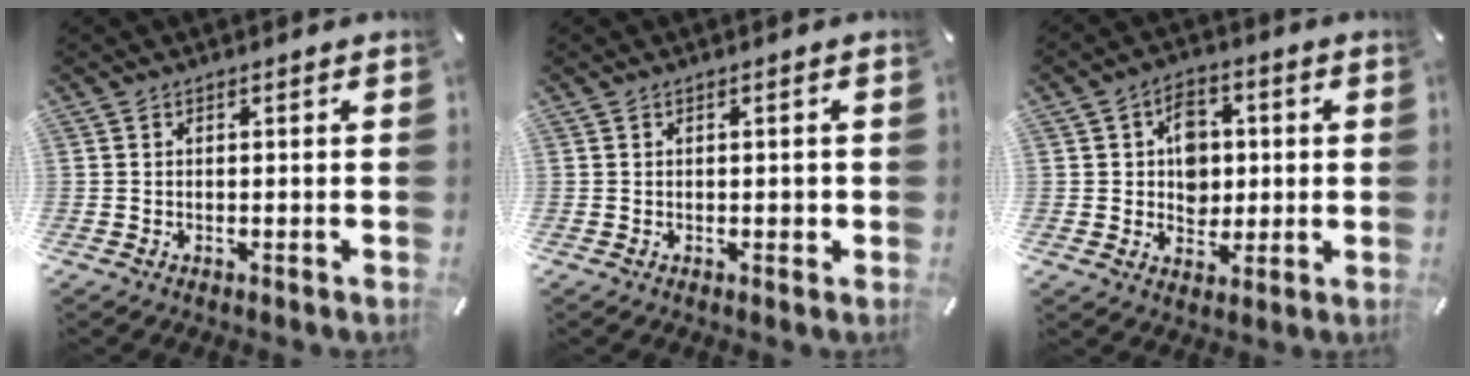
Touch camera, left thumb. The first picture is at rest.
{"total": 1.0, "force": [-0.1, 0.6, 0.8], "torque": [-0.014, 0.003, -0.003]}
{"total": 8.3, "force": [0.8, 7.0, 4.3], "torque": [-0.054, 0.005, 0.013]}